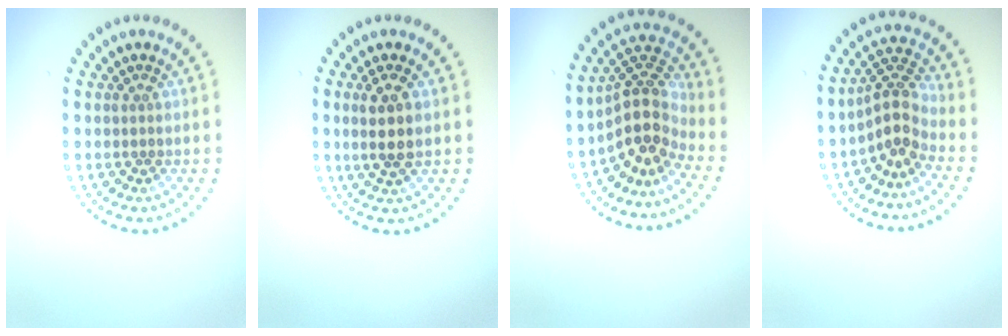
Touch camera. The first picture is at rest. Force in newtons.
{"total": 2.7, "press": 2.5, "slide": 1.2}
{"total": 4.7, "press": 3.5, "slide": 3.2}
{"total": 3.4, "press": 2.6, "slide": 2.2}